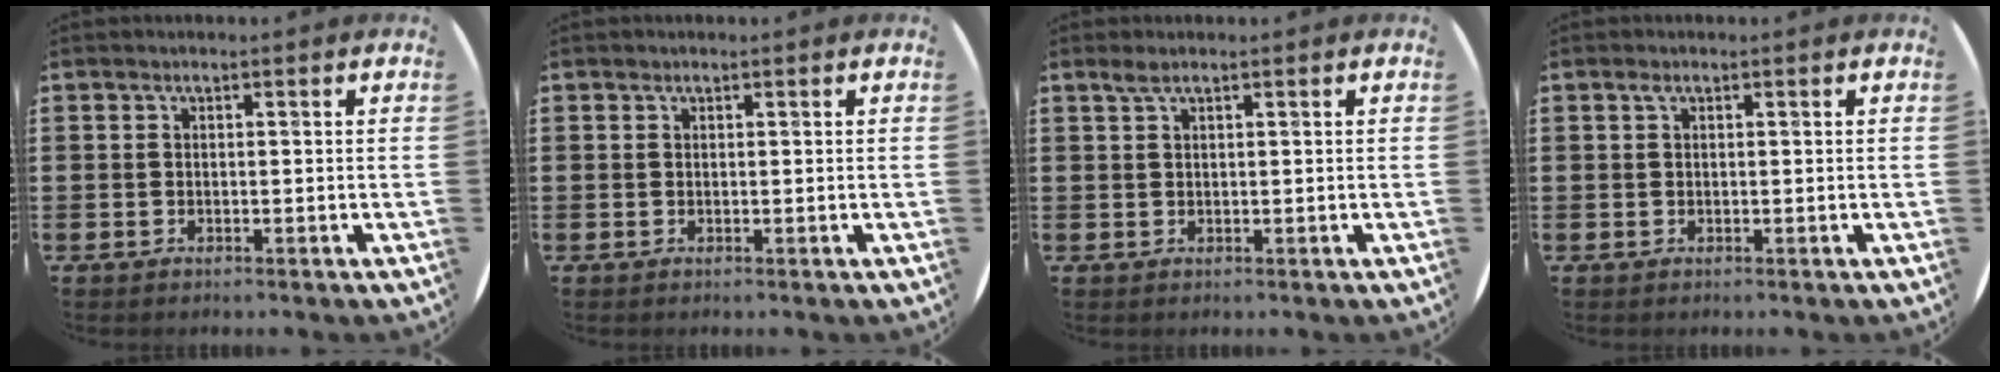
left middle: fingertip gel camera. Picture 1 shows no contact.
{"total": 0.0}
{"total": 1.2, "force": [0.9, 0.1, 0.8], "torque": [-0.016, 0.003, 0.015]}
{"total": 0.5, "force": [0.3, 0.3, 0.4], "torque": [-0.008, 0.003, 0.006]}